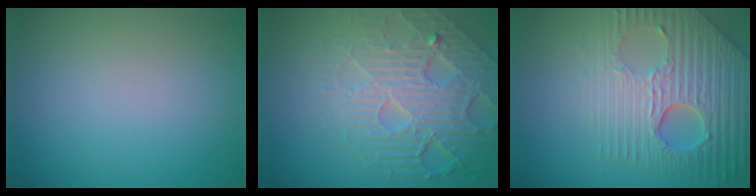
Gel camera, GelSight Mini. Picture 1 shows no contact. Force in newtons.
{"total": 8.2, "press": 5.9, "slide": 5.7}
{"total": 7.9, "press": 6.0, "slide": 5.1}